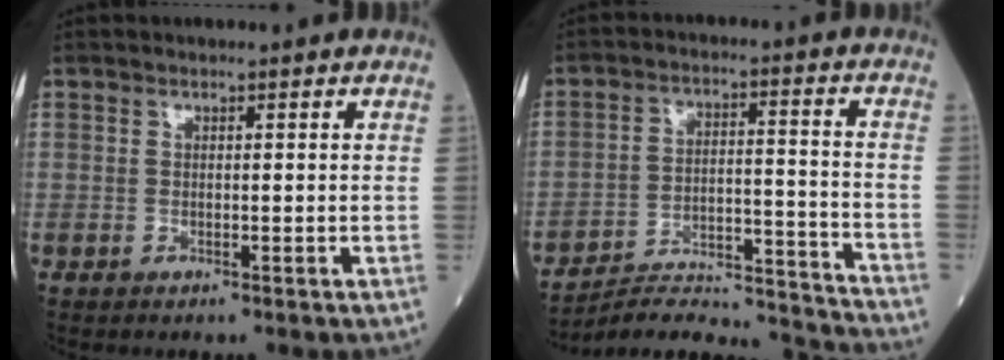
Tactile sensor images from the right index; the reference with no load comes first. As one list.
[{"total": 18.3, "force": [-18.0, -0.9, 3.3], "torque": [-0.048, 0.008, -0.268]}]